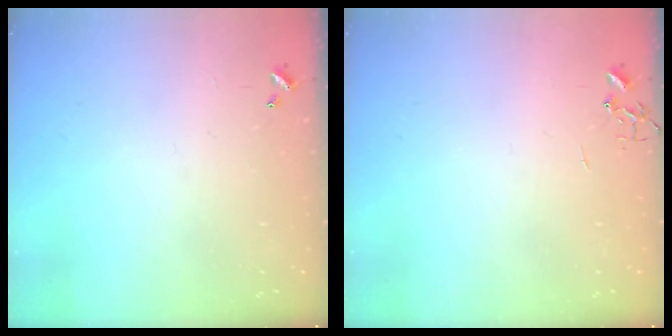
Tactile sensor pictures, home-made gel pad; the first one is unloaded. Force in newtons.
{"total": 0.0}